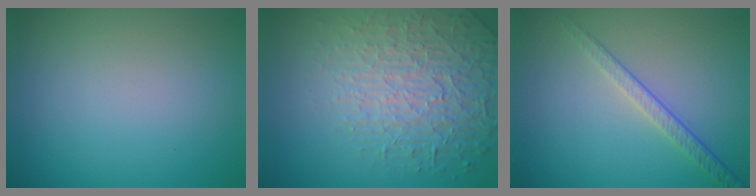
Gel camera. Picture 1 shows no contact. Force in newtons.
{"total": 7.4, "press": 5.3, "slide": 5.1}
{"total": 2.1, "press": 1.6, "slide": 1.4}